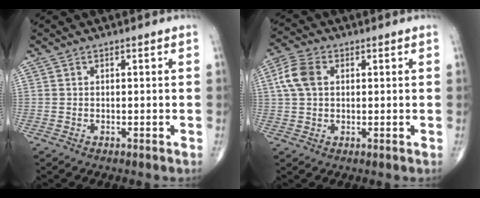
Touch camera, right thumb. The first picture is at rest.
{"total": 6.6, "force": [1.4, 4.5, 4.7], "torque": [-0.102, 0.013, 0.025]}